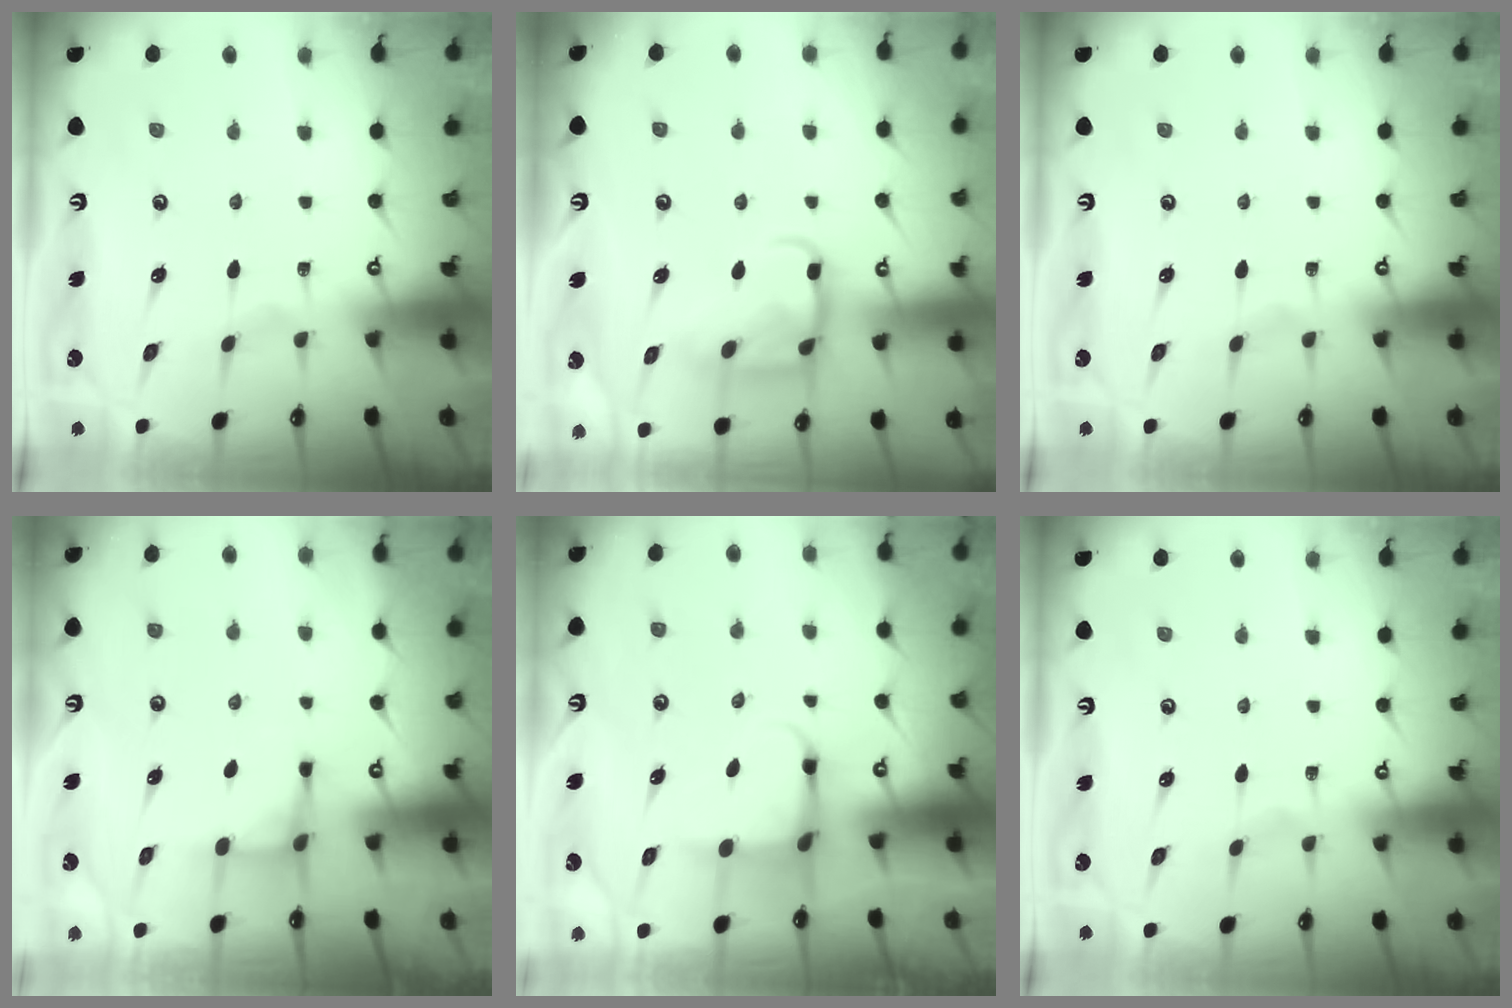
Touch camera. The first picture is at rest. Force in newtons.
{"total": 12.9, "press": 12.8, "slide": 1.4}
{"total": 0.0}
{"total": 3.4, "press": 3.4, "slide": 0.5}
{"total": 4.0, "press": 3.8, "slide": 1.1}
{"total": 0.0}